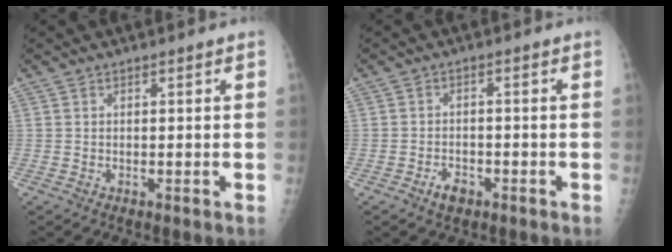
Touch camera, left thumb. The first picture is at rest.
{"total": 3.0, "force": [-2.0, 1.5, 1.6], "torque": [-0.028, 0.010, -0.032]}